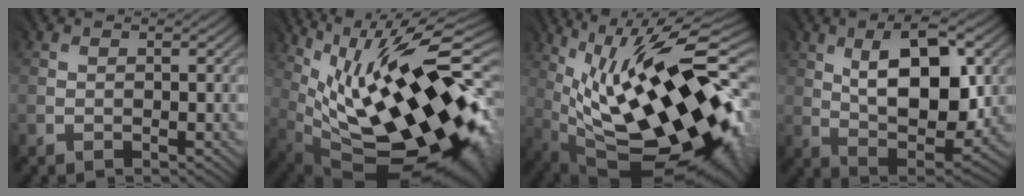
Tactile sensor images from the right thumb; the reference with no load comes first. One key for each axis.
{"total": 20.1, "fx": 3.5, "fy": 8.6, "fz": 17.9, "tx": -0.291, "ty": 0.004, "tz": 0.064}
{"total": 20.6, "fx": 1.8, "fy": 8.1, "fz": 18.9, "tx": -0.334, "ty": 0.007, "tz": 0.033}
{"total": 12.7, "fx": 3.0, "fy": 6.1, "fz": 10.8, "tx": -0.170, "ty": 0.003, "tz": 0.049}